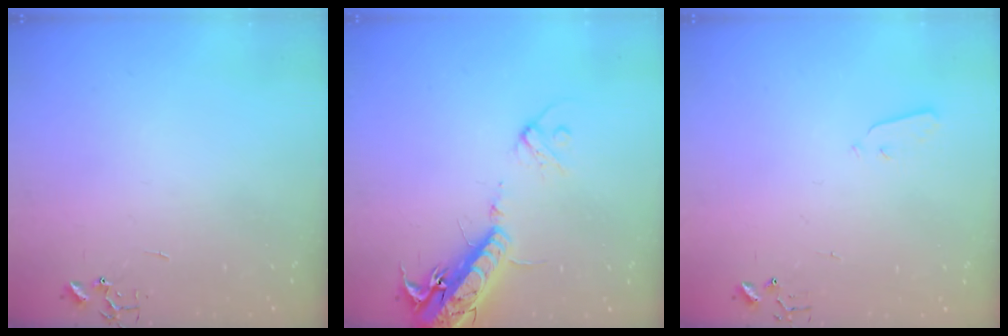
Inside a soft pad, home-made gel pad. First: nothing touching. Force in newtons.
{"total": 17.8, "press": 17.4, "slide": 3.8}
{"total": 2.9, "press": 2.9, "slide": 0.4}